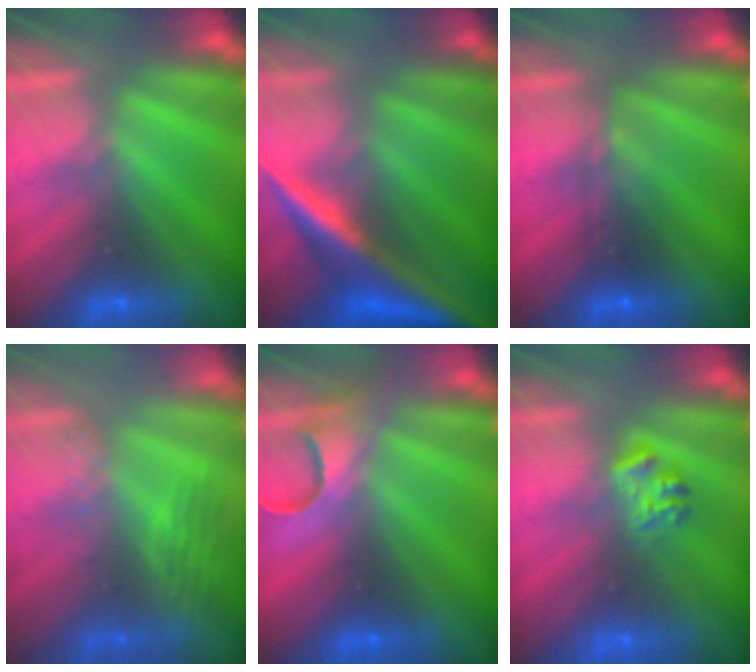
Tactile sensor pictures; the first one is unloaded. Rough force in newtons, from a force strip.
{"total": 5.8}
{"total": 2.4}
{"total": 2.7}
{"total": 4.7}
{"total": 2.3}